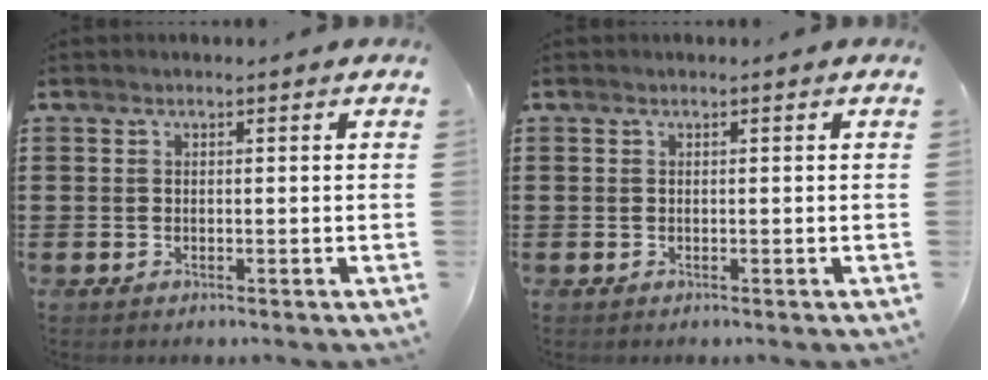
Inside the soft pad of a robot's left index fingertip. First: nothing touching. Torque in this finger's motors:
{"motor_torque": [0.00, 0.00, 0.00, 0.00]}